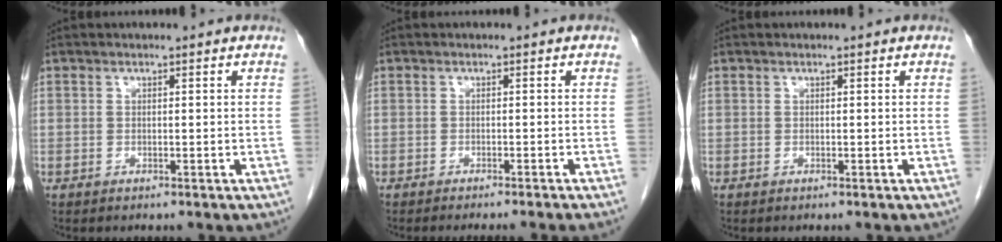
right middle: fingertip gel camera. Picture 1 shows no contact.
{"total": 5.5, "force": [-4.8, -1.2, 2.4], "torque": [-0.011, -0.007, -0.063]}
{"total": 0.0}